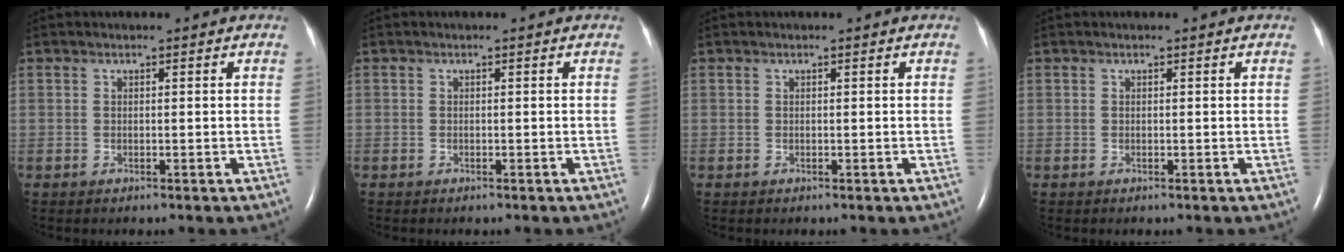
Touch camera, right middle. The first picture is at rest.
{"total": 0.0}
{"total": 0.0}
{"total": 0.0}